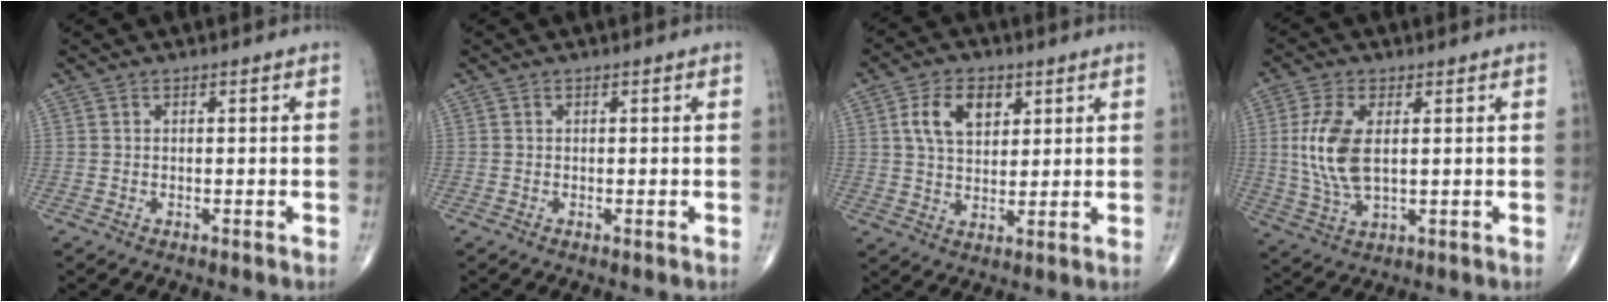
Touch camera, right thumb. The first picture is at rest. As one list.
[{"total": 0.0}, {"total": 8.6, "force": [3.2, 5.5, 5.9], "torque": [-0.088, -0.009, 0.057]}, {"total": 10.4, "force": [1.5, 5.2, 8.9], "torque": [-0.198, -0.007, 0.035]}]